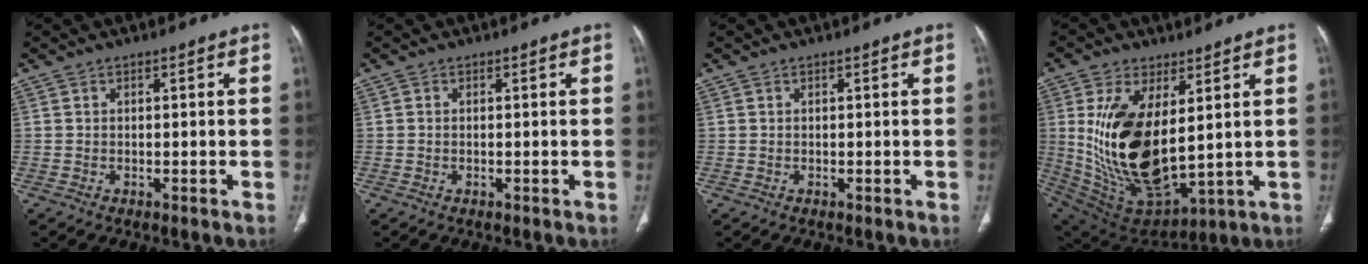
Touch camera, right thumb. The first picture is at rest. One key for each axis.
{"total": 0.0}
{"total": 0.0}
{"total": 20.6, "fx": 3.4, "fy": 10.1, "fz": 17.6, "tx": -0.336, "ty": -0.034, "tz": 0.090}